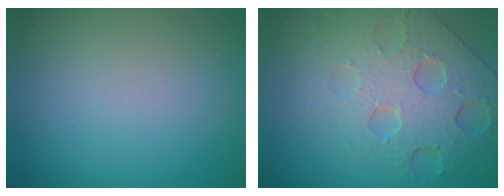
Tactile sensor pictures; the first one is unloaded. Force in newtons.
{"total": 8.2, "press": 5.7, "slide": 5.9}